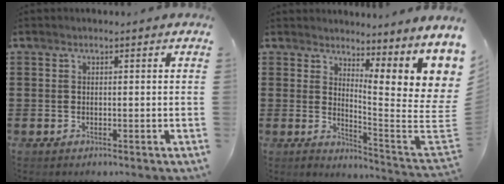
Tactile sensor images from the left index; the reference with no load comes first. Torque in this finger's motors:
{"motor_torque": [2.14, 0.00, 0.73, 0.10]}